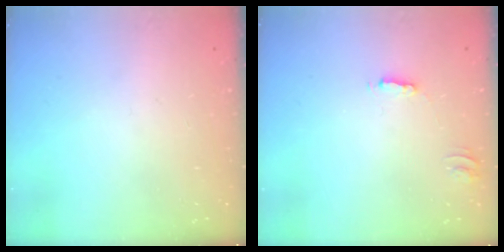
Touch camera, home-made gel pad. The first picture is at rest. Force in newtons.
{"total": 2.3, "press": 2.3, "slide": 0.2}